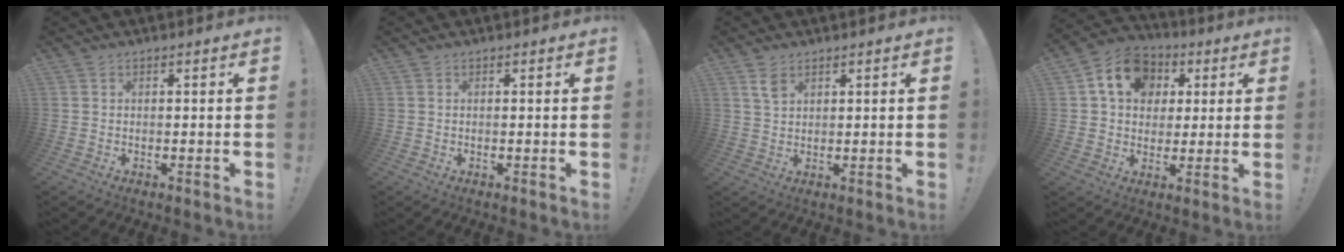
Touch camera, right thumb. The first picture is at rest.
{"total": 0.0}
{"total": 3.7, "force": [2.3, 1.9, 2.2], "torque": [-0.035, -0.008, 0.041]}
{"total": 14.0, "force": [4.6, 11.2, 7.1], "torque": [-0.103, -0.004, 0.091]}